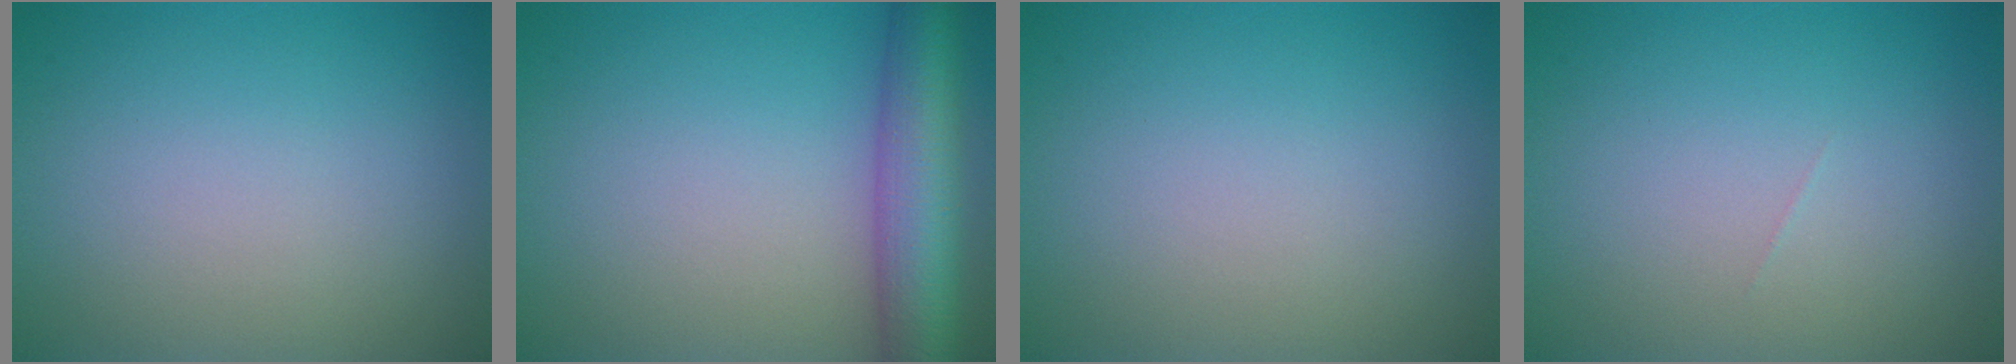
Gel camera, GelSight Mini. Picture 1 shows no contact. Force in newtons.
{"total": 7.5, "press": 7.5, "slide": 0.2}
{"total": 0.0}
{"total": 0.0}